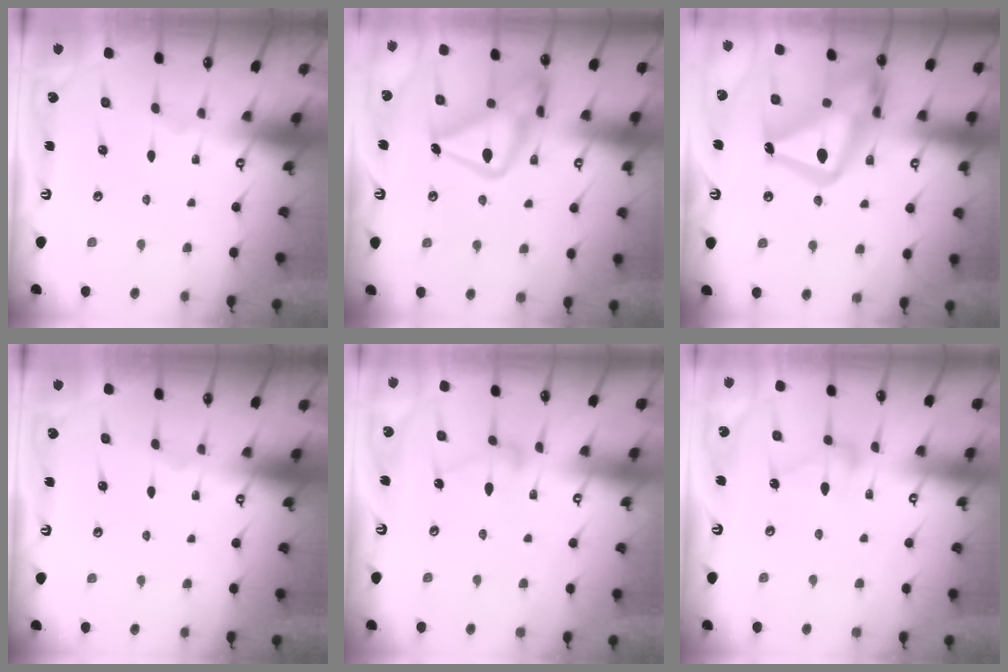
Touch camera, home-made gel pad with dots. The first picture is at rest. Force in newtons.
{"total": 19.9, "press": 19.8, "slide": 1.6}
{"total": 21.2, "press": 21.1, "slide": 2.1}
{"total": 0.0}
{"total": 7.7, "press": 7.7, "slide": 0.4}
{"total": 9.1, "press": 9.1, "slide": 0.1}